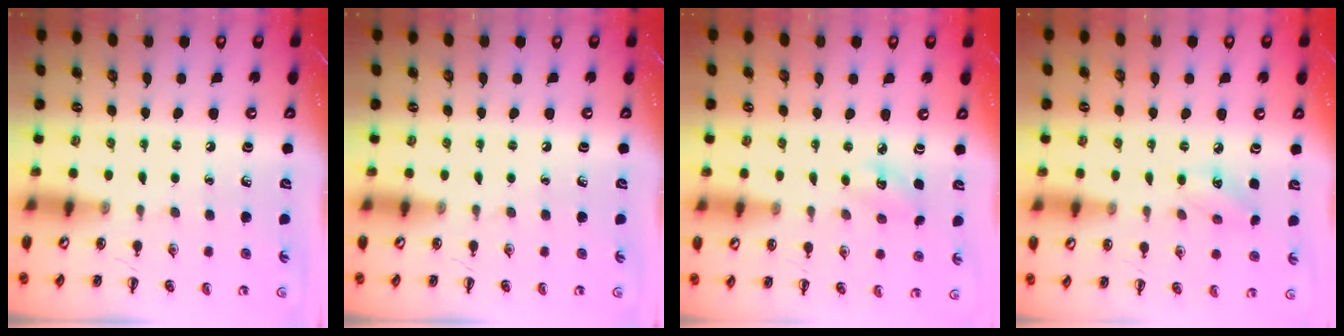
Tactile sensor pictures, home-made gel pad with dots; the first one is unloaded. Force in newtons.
{"total": 0.0}
{"total": 3.9, "press": 3.7, "slide": 1.0}
{"total": 5.2, "press": 5.0, "slide": 1.4}